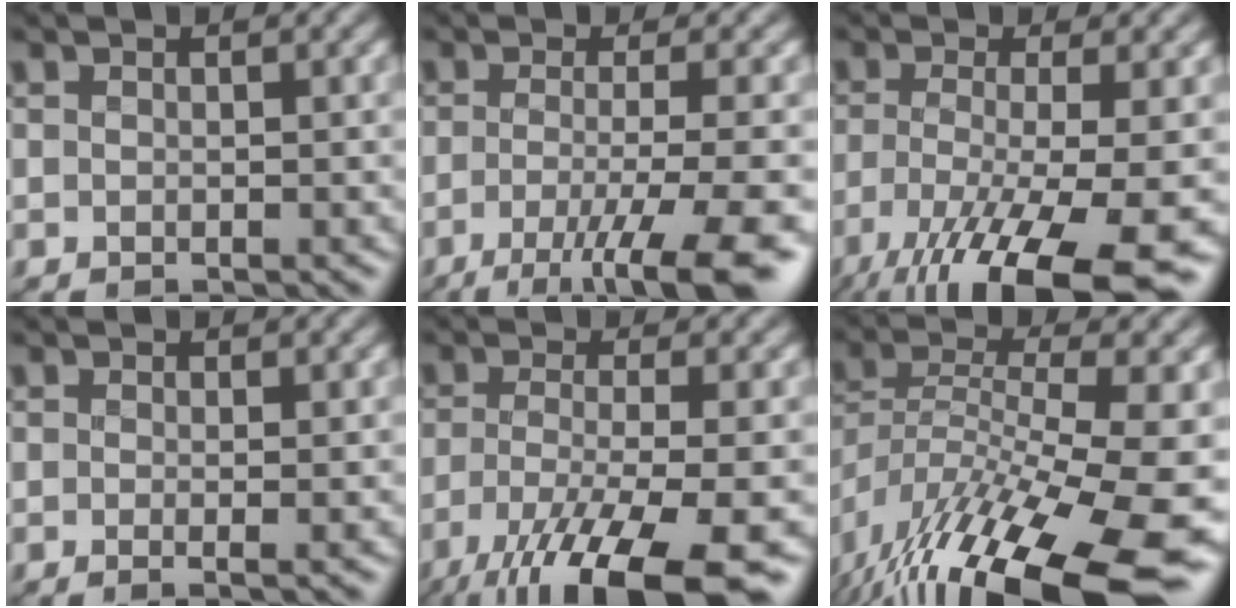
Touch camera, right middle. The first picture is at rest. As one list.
[{"total": 7.7, "force": [-3.7, 1.7, 6.6], "torque": [-0.096, -0.008, -0.067]}, {"total": 13.2, "force": [-7.6, 3.3, 10.3], "torque": [-0.196, -0.022, -0.129]}, {"total": 1.6, "force": [-0.1, 0.6, 1.5], "torque": [-0.017, -0.003, -0.012]}, {"total": 12.0, "force": [-7.6, 2.9, 8.8], "torque": [-0.165, -0.014, -0.131]}, {"total": 16.3, "force": [-8.0, 5.3, 13.2], "torque": [-0.246, 0.000, -0.130]}]